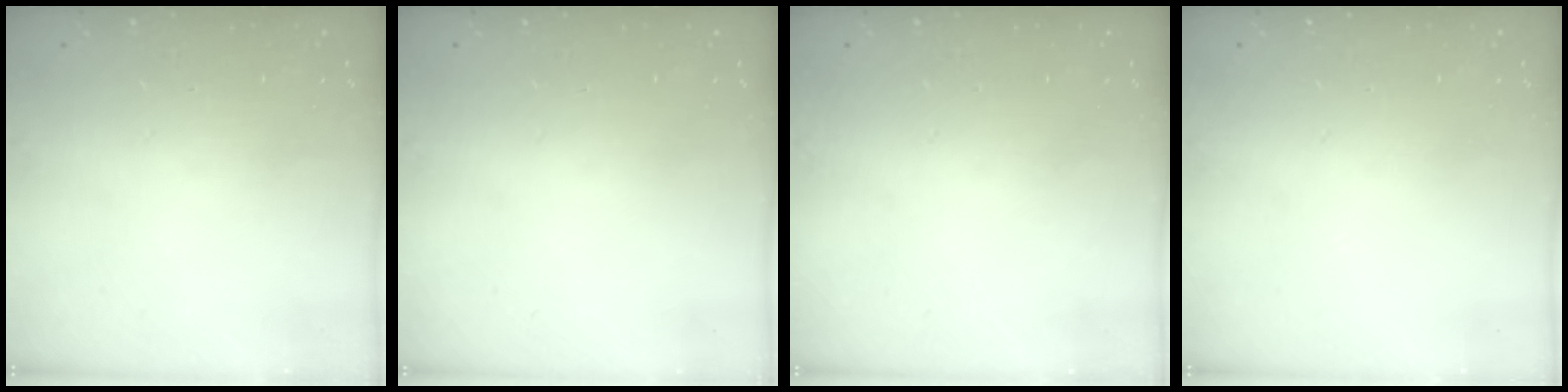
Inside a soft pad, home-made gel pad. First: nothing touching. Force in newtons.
{"total": 0.0}
{"total": 0.0}
{"total": 0.0}